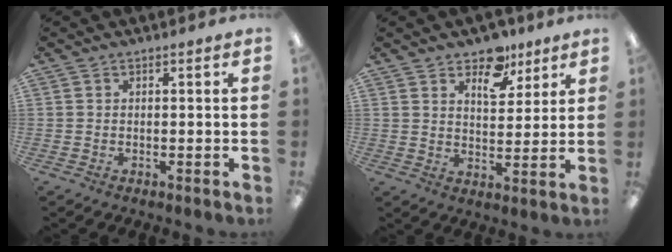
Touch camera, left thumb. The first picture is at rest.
{"total": 9.3, "force": [6.4, 5.2, 4.3], "torque": [-0.040, -0.035, 0.108]}